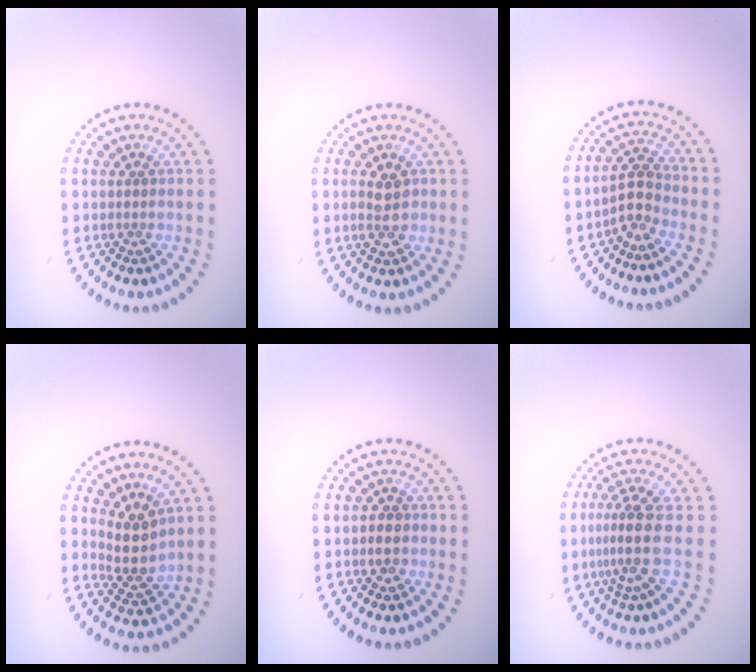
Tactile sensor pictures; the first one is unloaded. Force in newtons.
{"total": 2.4, "press": 2.4, "slide": 0.2}
{"total": 2.3, "press": 1.9, "slide": 1.3}
{"total": 3.2, "press": 2.5, "slide": 2.1}
{"total": 1.2, "press": 1.1, "slide": 0.5}
{"total": 3.6, "press": 2.7, "slide": 2.4}